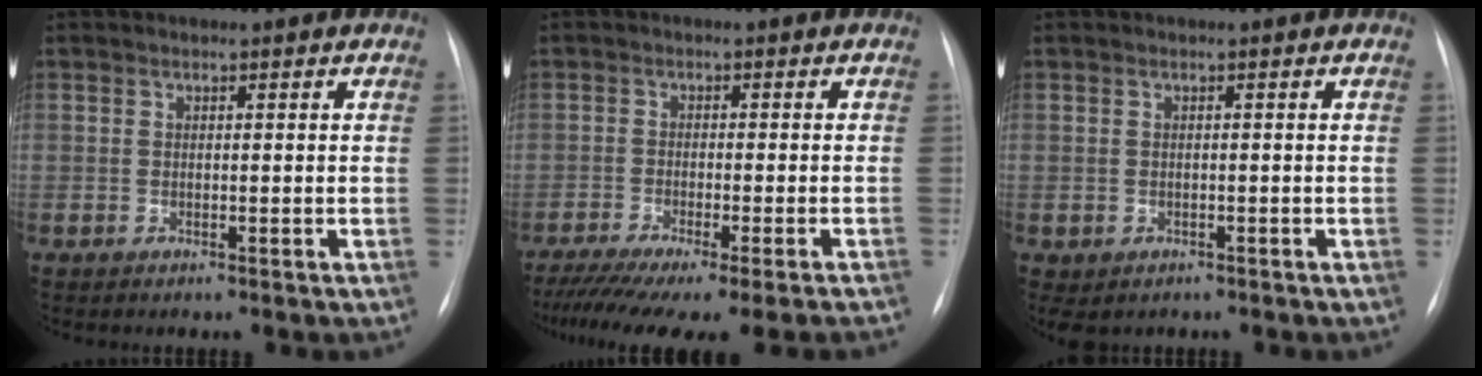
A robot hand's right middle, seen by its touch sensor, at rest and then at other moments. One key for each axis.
{"total": 14.4, "fx": -12.4, "fy": -0.5, "fz": 7.4, "tx": -0.095, "ty": -0.039, "tz": -0.179}
{"total": 2.0, "fx": -1.0, "fy": 1.6, "fz": 0.6, "tx": -0.010, "ty": 0.000, "tz": -0.007}